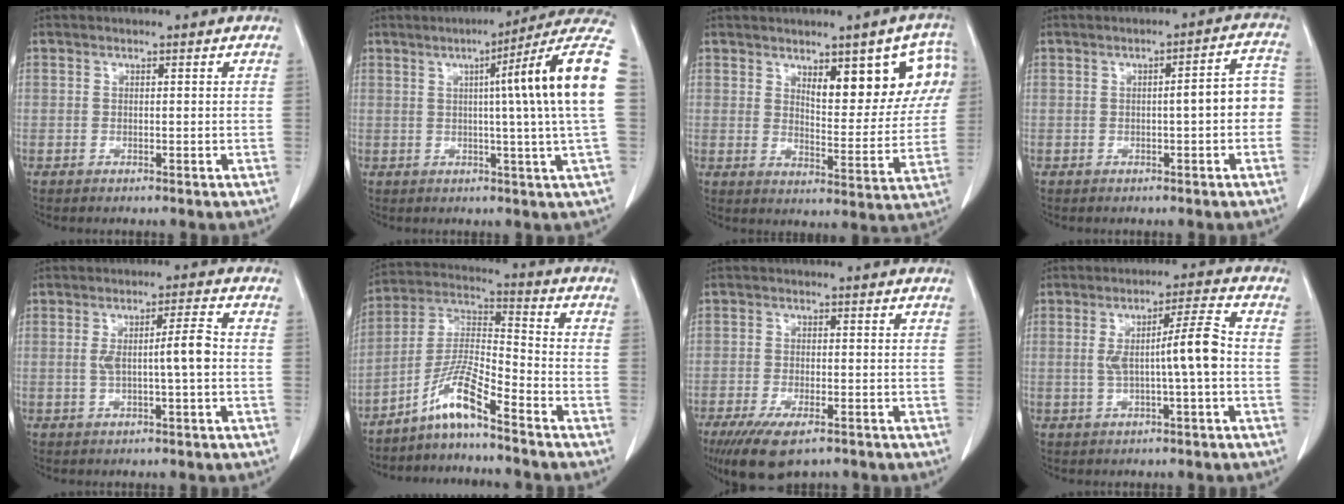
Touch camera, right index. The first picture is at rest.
{"total": 16.1, "force": [2.7, -2.1, 15.7], "torque": [-0.196, 0.015, 0.022]}
{"total": 12.0, "force": [5.4, 3.9, 10.0], "torque": [-0.115, 0.005, 0.075]}
{"total": 5.5, "force": [-0.7, 1.0, 5.4], "torque": [-0.064, 0.025, -0.012]}
{"total": 5.4, "force": [-0.3, 0.2, 5.4], "torque": [-0.093, 0.011, -0.001]}
{"total": 8.5, "force": [-6.2, 0.0, 5.8], "torque": [-0.124, 0.002, -0.123]}
{"total": 8.2, "force": [-5.5, 2.6, 5.5], "torque": [-0.094, -0.016, -0.087]}
{"total": 7.5, "force": [-0.5, -0.1, 7.5], "torque": [-0.127, 0.015, -0.006]}